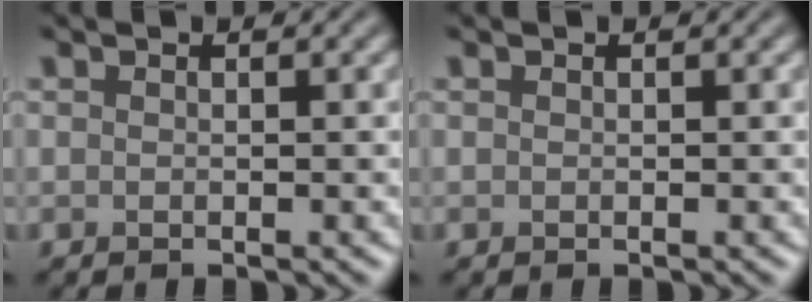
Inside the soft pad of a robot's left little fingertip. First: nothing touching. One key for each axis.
{"total": 0.0}